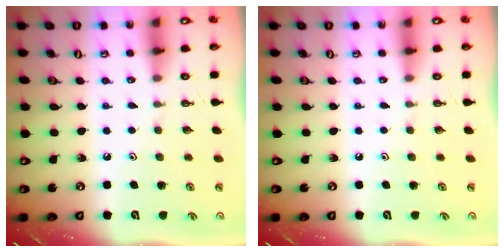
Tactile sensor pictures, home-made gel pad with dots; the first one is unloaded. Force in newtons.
{"total": 0.0}